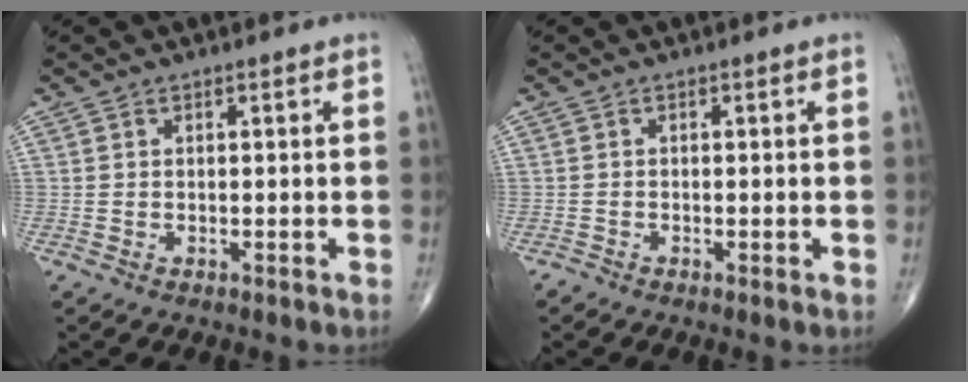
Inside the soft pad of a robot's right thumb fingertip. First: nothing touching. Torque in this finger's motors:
{"motor_torque": [0.32, 0.25, -0.07, -0.21, 0.04]}